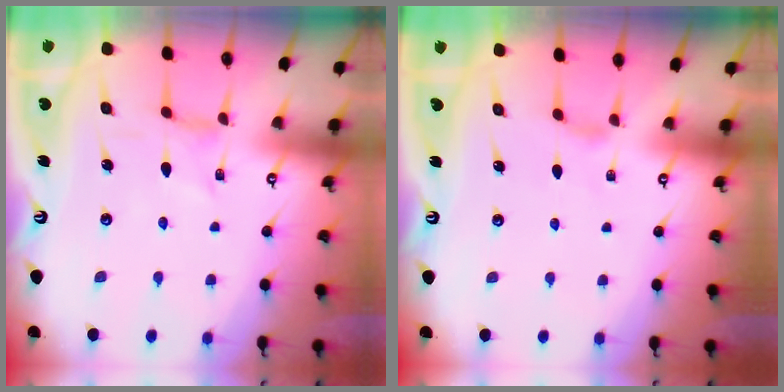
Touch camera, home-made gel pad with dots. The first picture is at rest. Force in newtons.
{"total": 1.7, "press": 1.6, "slide": 0.4}